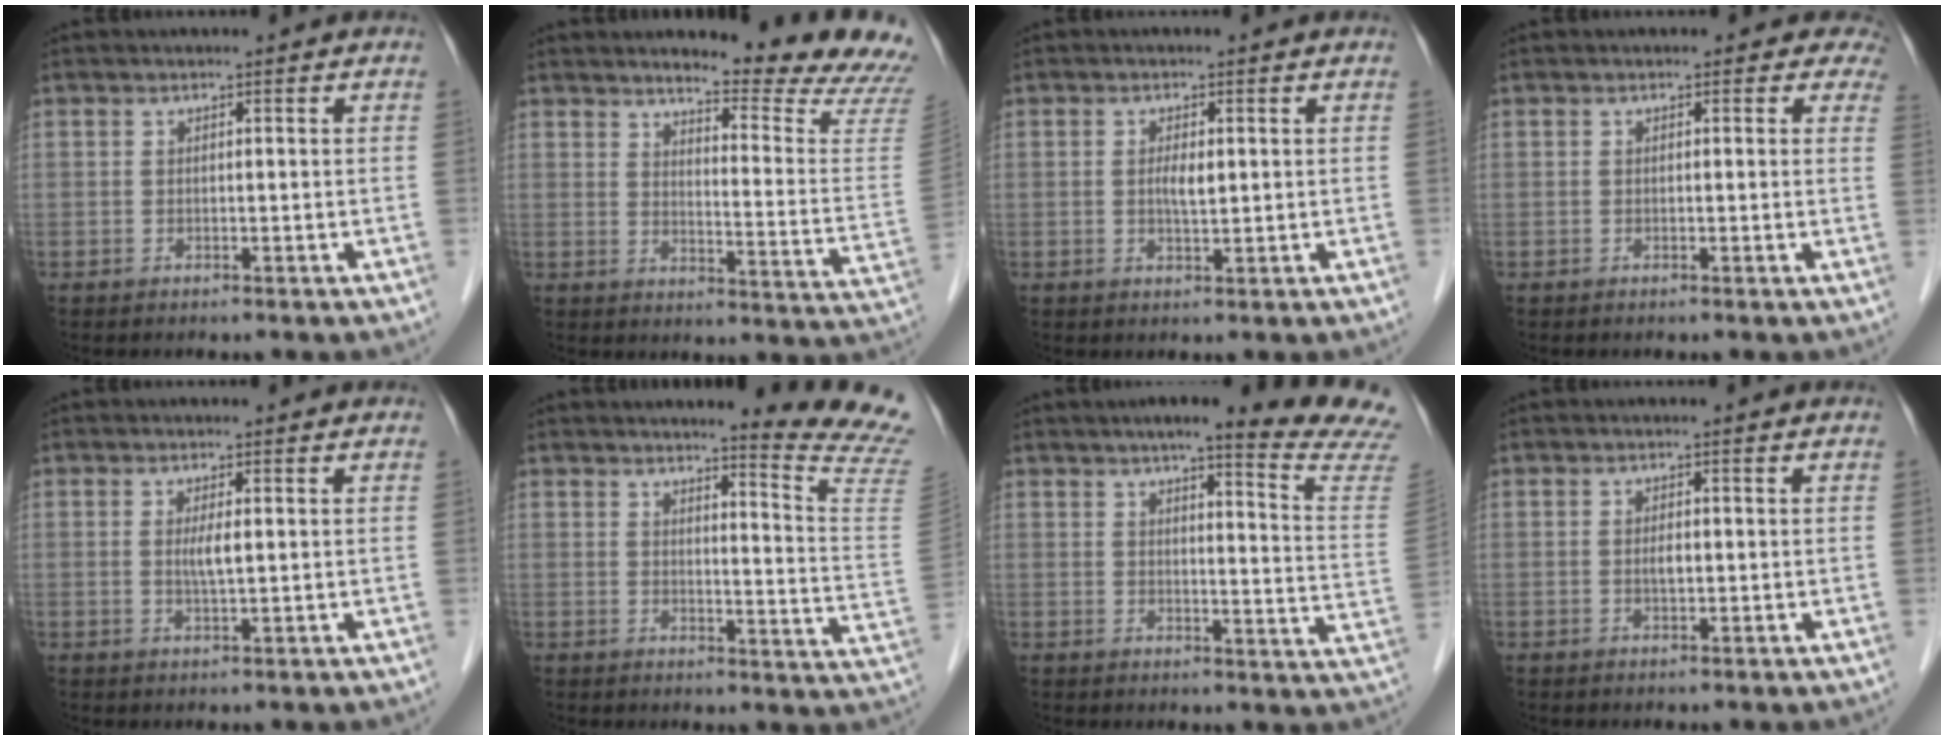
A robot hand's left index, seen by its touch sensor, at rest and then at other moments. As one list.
[{"total": 16.5, "force": [15.3, 0.3, 6.0], "torque": [-0.074, -0.108, 0.169]}, {"total": 2.3, "force": [0.2, 0.7, 2.2], "torque": [-0.043, -0.001, 0.005]}, {"total": 2.8, "force": [2.1, 1.7, 0.7], "torque": [0.019, -0.004, -0.003]}, {"total": 2.2, "force": [0.2, 0.2, 2.2], "torque": [-0.044, -0.002, 0.005]}, {"total": 13.8, "force": [13.1, -2.2, 3.7], "torque": [-0.045, -0.128, 0.131]}, {"total": 18.7, "force": [16.9, -0.3, 8.0], "torque": [-0.095, -0.077, 0.184]}, {"total": 1.3, "force": [-0.2, 0.5, 1.2], "torque": [-0.023, 0.001, -0.001]}]